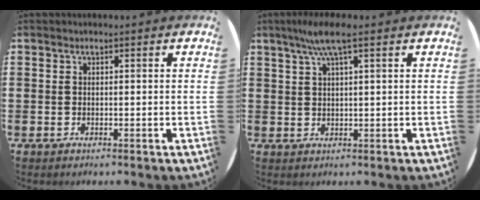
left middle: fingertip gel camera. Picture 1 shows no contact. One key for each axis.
{"total": 4.3, "fx": 2.6, "fy": 0.3, "fz": 3.4, "tx": -0.071, "ty": 0.006, "tz": 0.043}